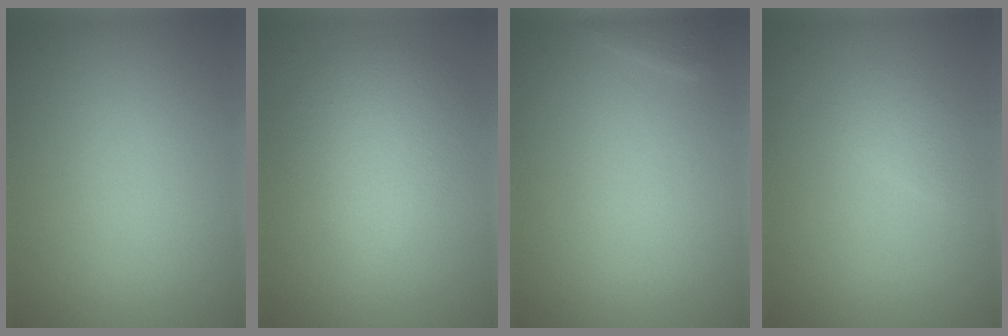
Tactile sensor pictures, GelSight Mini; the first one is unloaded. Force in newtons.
{"total": 4.6, "press": 4.6, "slide": 0.1}
{"total": 1.1, "press": 1.1, "slide": 0.1}
{"total": 1.3, "press": 1.3, "slide": 0.0}